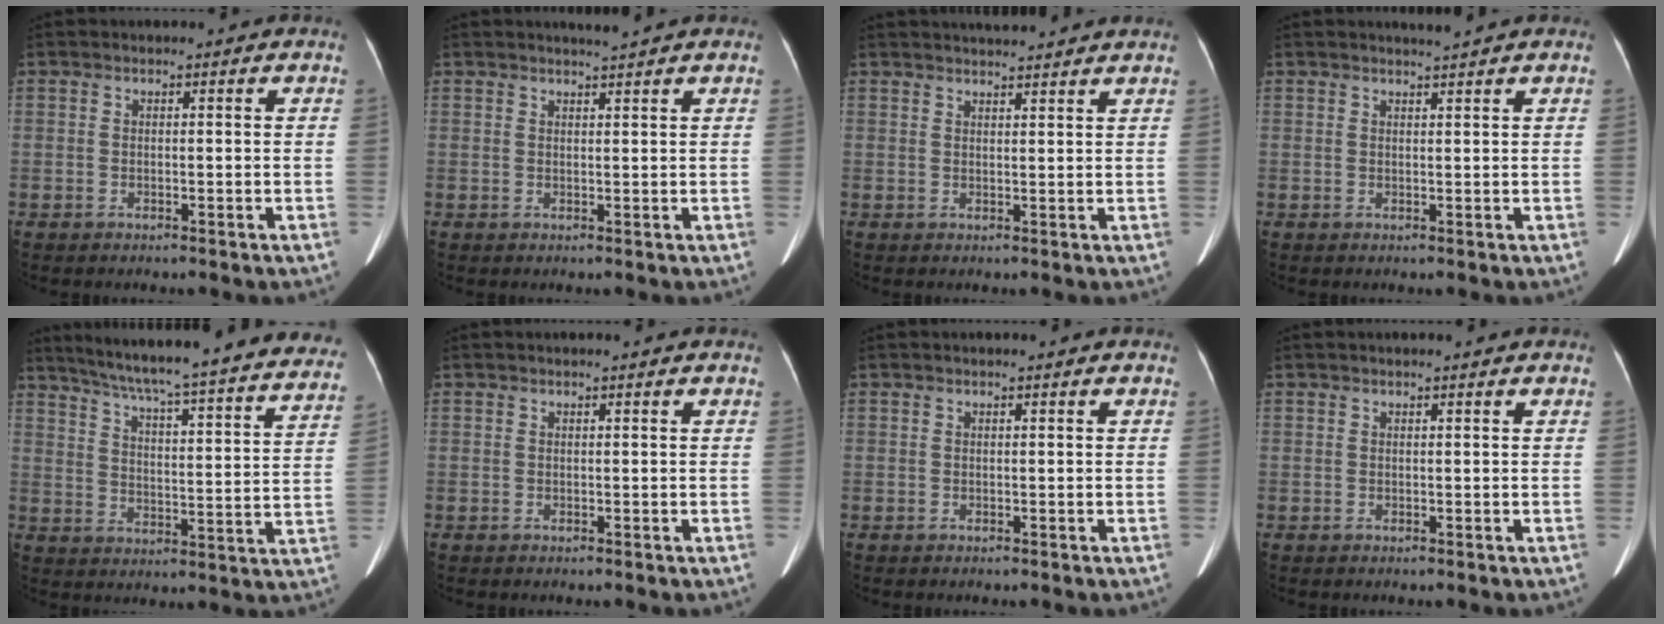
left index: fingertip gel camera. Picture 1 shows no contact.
{"total": 2.0, "force": [1.8, -0.5, 0.7], "torque": [-0.010, 0.003, 0.029]}
{"total": 6.2, "force": [5.9, -0.3, 1.8], "torque": [-0.028, 0.025, 0.074]}
{"total": 1.7, "force": [1.5, -0.4, 0.5], "torque": [-0.008, 0.002, 0.027]}
{"total": 32.9, "force": [29.5, 2.6, 14.4], "torque": [-0.218, -0.074, 0.362]}
{"total": 1.0, "force": [0.9, 0.0, 0.4], "torque": [-0.009, 0.016, 0.013]}
{"total": 0.6, "force": [0.6, 0.0, 0.2], "torque": [-0.004, 0.014, 0.008]}
{"total": 1.9, "force": [1.7, 0.0, 0.8], "torque": [-0.011, 0.020, 0.021]}